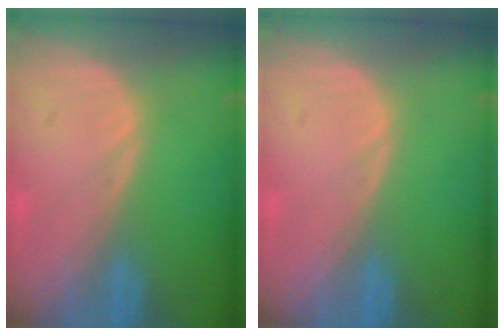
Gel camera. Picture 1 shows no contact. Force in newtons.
{"total": 0.0}